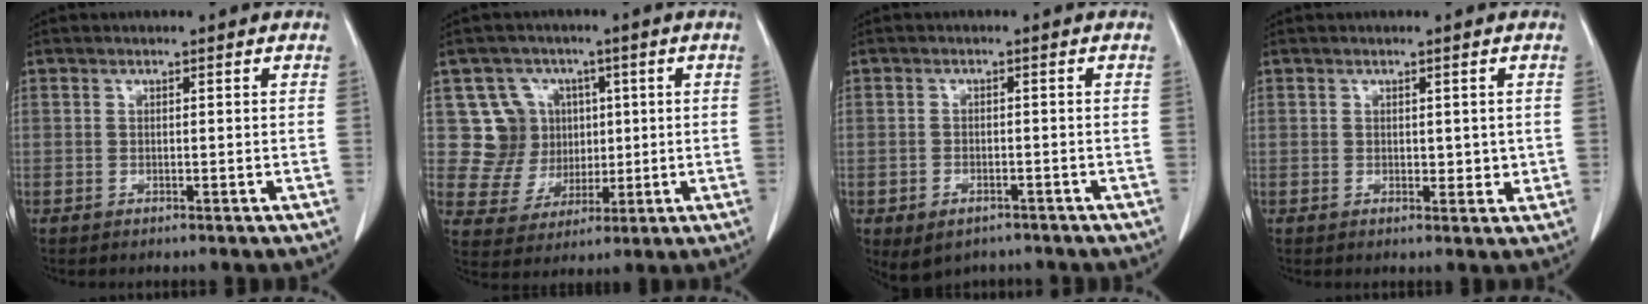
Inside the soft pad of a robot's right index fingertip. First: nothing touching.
{"total": 9.0, "force": [2.4, 8.6, 1.1], "torque": [-0.016, 0.029, 0.052]}
{"total": 5.1, "force": [-3.4, 3.1, 2.1], "torque": [-0.036, 0.001, -0.042]}
{"total": 2.5, "force": [0.4, 1.5, 1.9], "torque": [-0.020, -0.006, 0.008]}